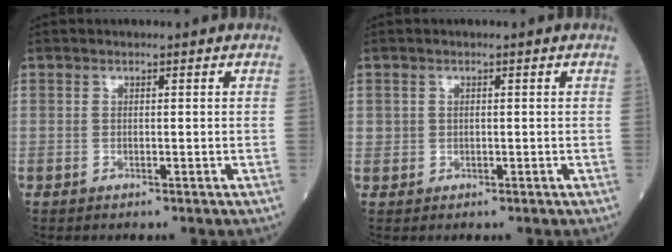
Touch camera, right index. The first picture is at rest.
{"total": 1.1, "force": [0.3, 1.0, 0.2], "torque": [0.004, 0.003, 0.003]}